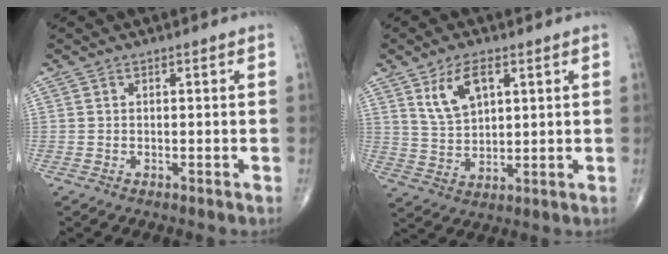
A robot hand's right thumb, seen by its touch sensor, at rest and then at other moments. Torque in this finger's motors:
{"motor_torque": [-0.49, -0.04, -0.18, -0.14, 0.07]}